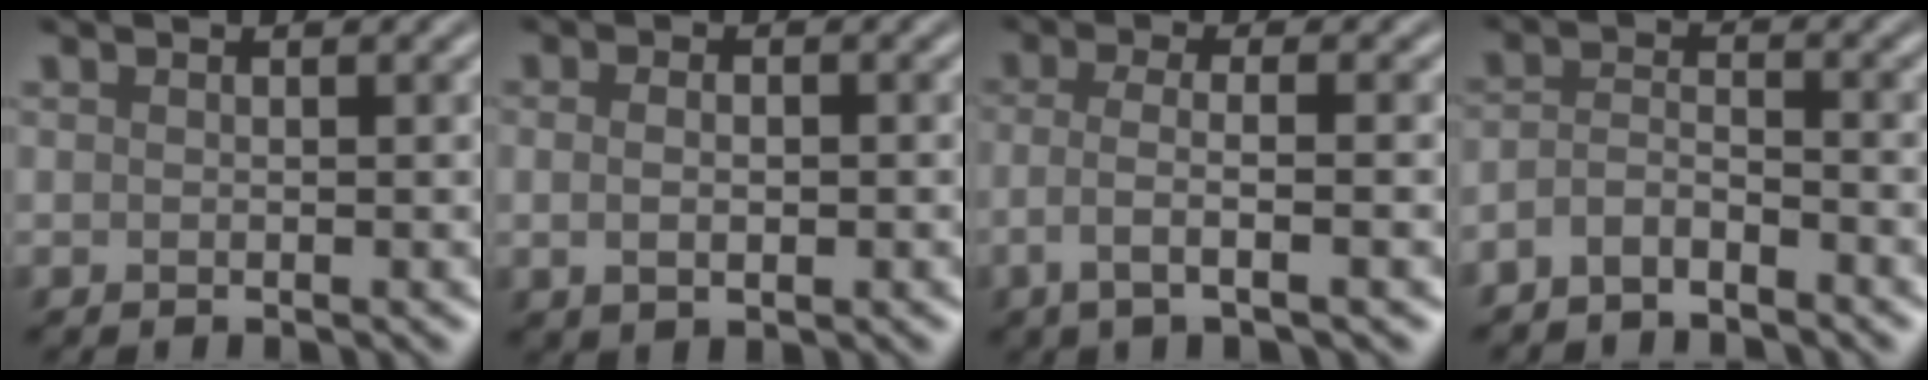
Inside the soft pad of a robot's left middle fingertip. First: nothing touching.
{"total": 2.5, "force": [0.0, 1.6, 1.9], "torque": [-0.024, -0.002, 0.000]}
{"total": 3.4, "force": [-1.0, 1.0, 3.1], "torque": [-0.055, -0.001, -0.028]}
{"total": 2.3, "force": [-1.9, 0.7, 1.0], "torque": [-0.024, 0.002, -0.045]}